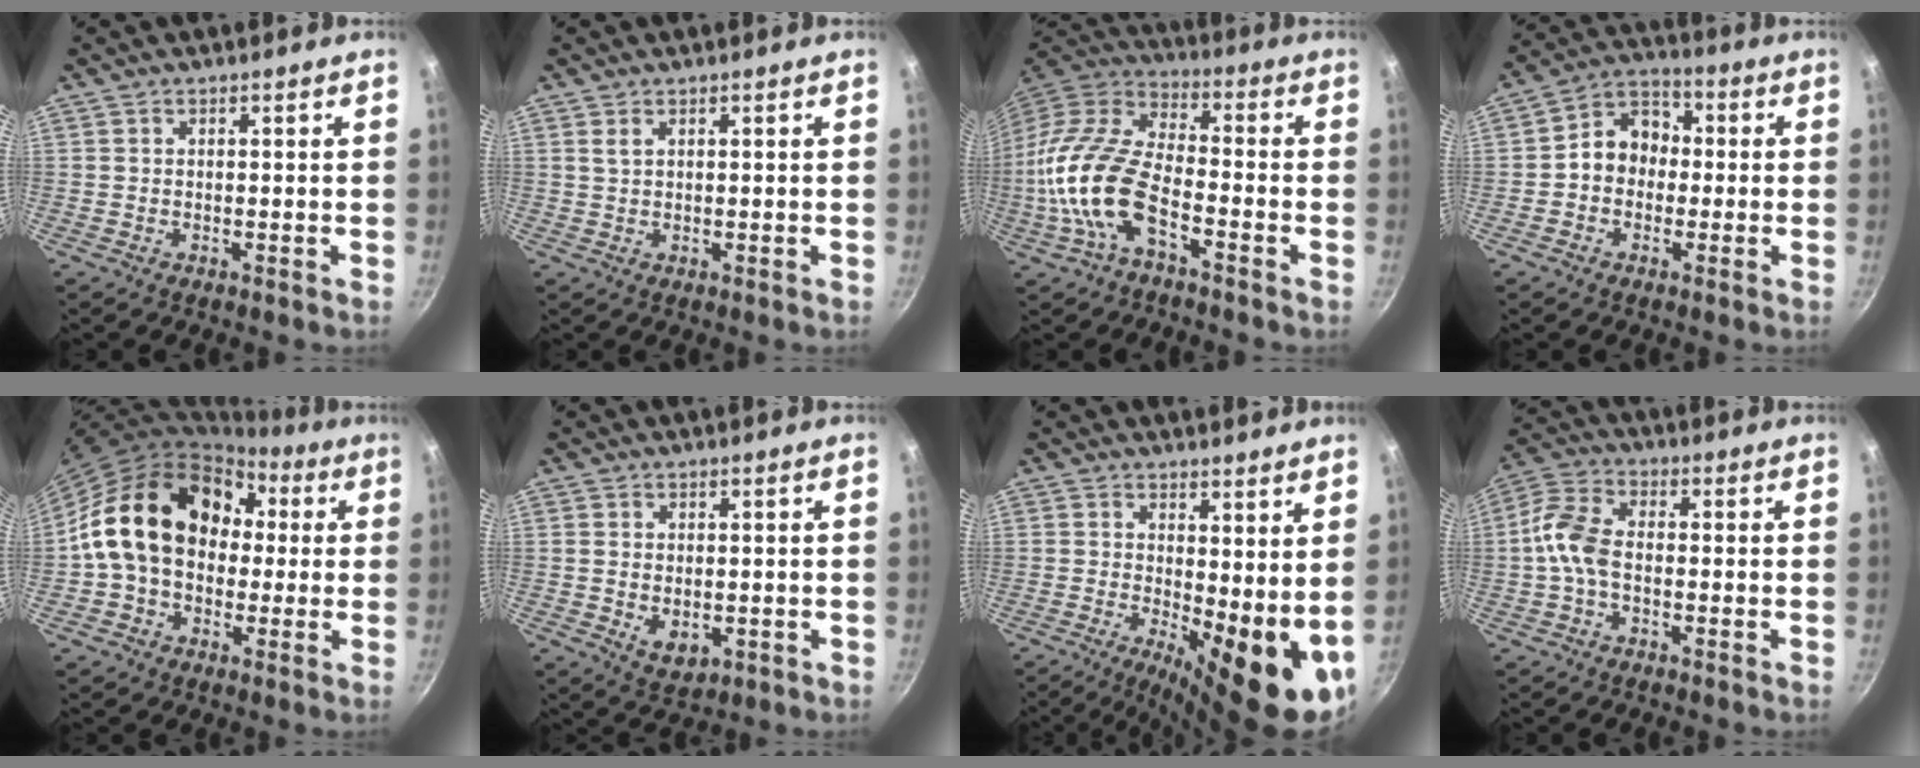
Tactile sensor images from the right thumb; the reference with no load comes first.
{"total": 1.2, "force": [0.7, 0.6, 0.8], "torque": [-0.016, -0.001, 0.015]}
{"total": 17.5, "force": [-6.0, 8.3, 14.1], "torque": [-0.280, 0.042, -0.134]}
{"total": 8.9, "force": [-0.6, 7.3, 4.9], "torque": [-0.039, 0.030, -0.031]}
{"total": 19.4, "force": [1.9, 14.6, 12.6], "torque": [-0.184, 0.047, 0.024]}
{"total": 5.0, "force": [-0.5, 3.5, 3.6], "torque": [-0.055, -0.012, 0.000]}
{"total": 13.2, "force": [0.6, 5.1, 12.2], "torque": [-0.132, -0.019, 0.019]}
{"total": 7.5, "force": [-1.3, 4.4, 6.0], "torque": [-0.126, 0.031, -0.039]}